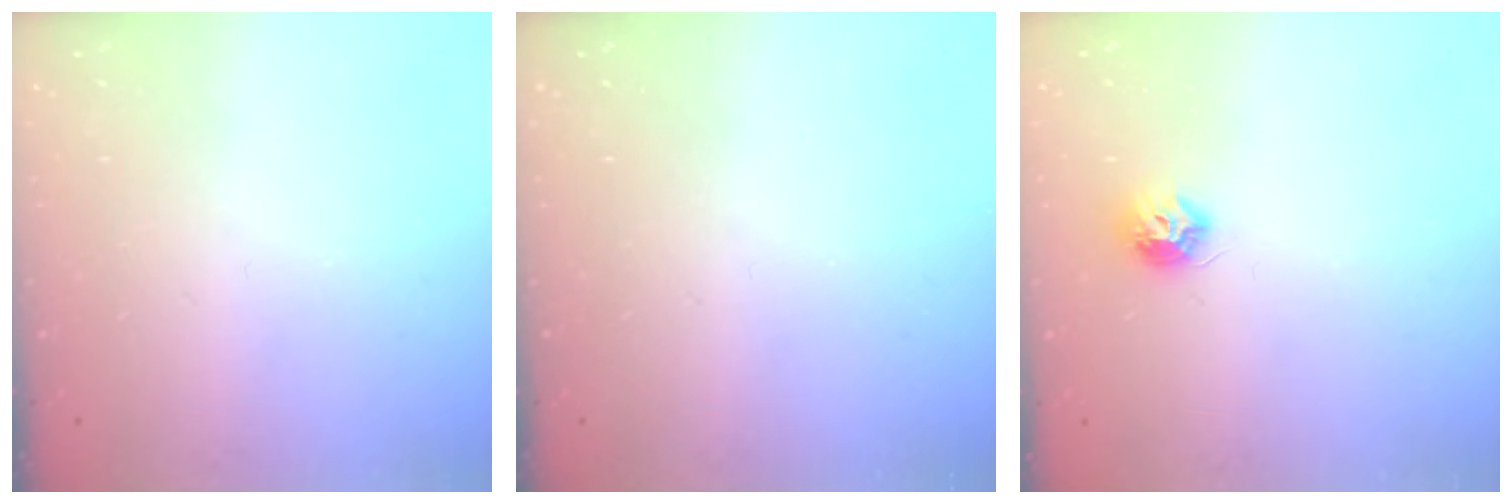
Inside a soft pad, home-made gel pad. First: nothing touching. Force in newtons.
{"total": 0.0}
{"total": 7.0, "press": 6.9, "slide": 0.5}